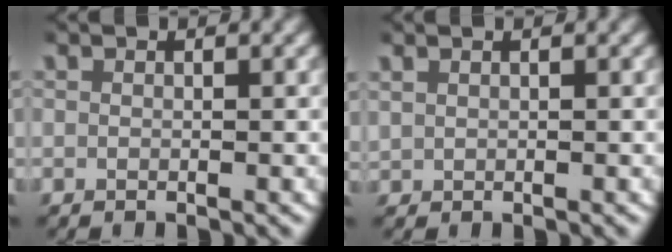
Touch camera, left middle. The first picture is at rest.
{"total": 1.0, "force": [0.7, 0.6, 0.4], "torque": [-0.011, 0.004, 0.015]}